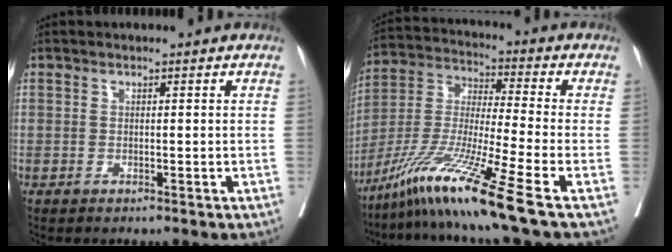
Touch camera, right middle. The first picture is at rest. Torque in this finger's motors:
{"motor_torque": [1.13, -1.01, 0.73, 0.21]}